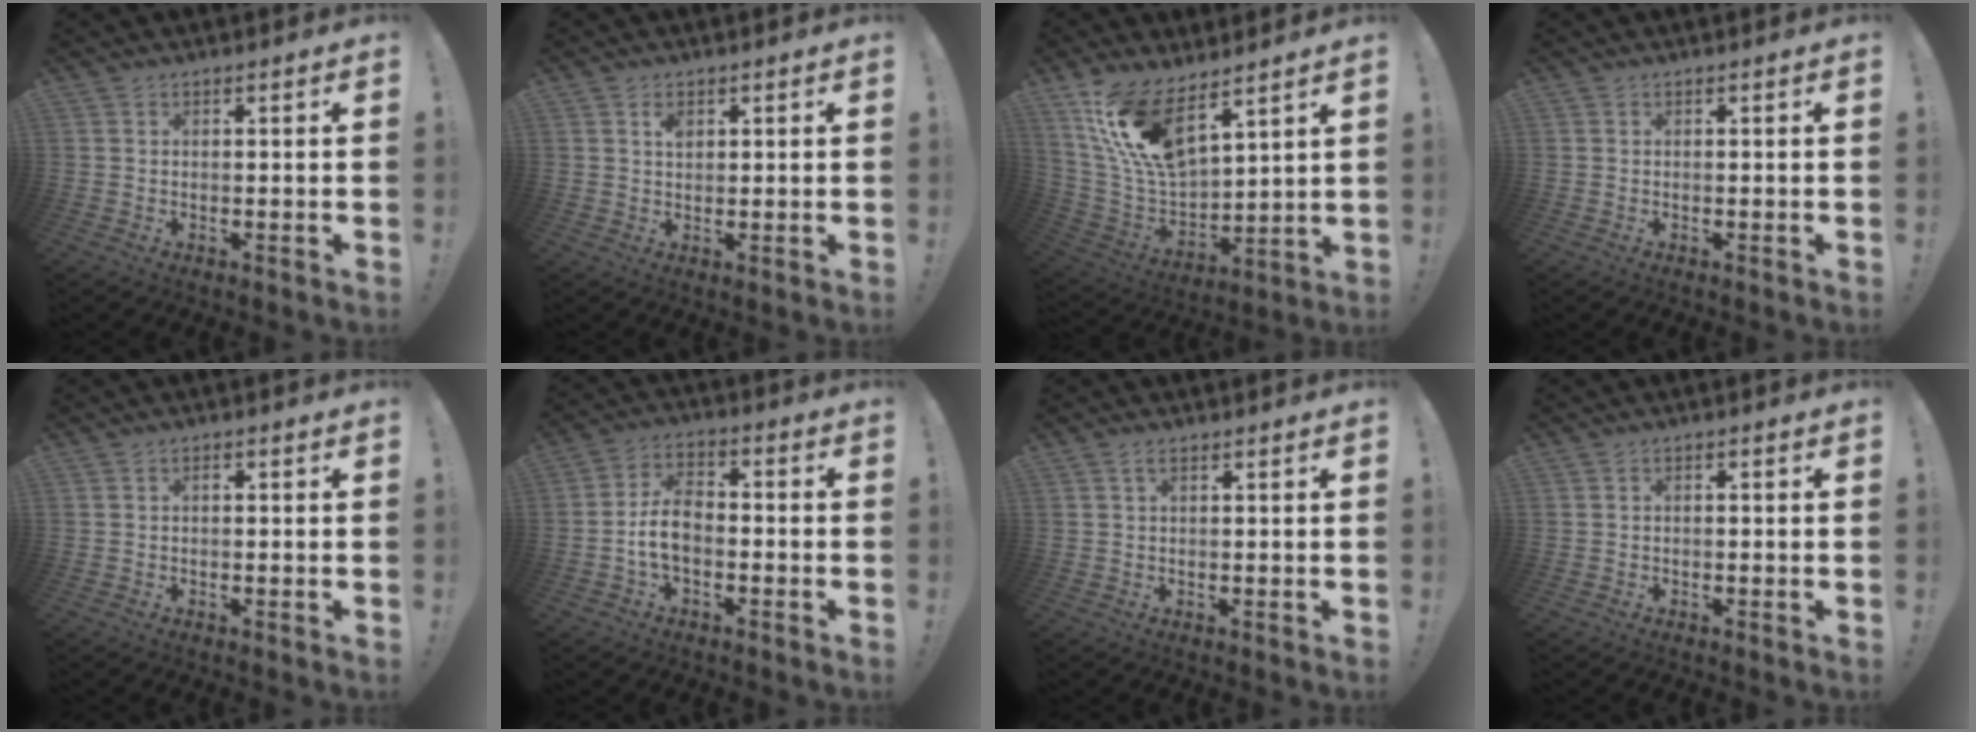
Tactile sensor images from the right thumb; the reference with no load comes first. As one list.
[{"total": 2.4, "force": [1.1, 1.6, 1.4], "torque": [-0.009, -0.007, 0.014]}, {"total": 16.4, "force": [11.0, 6.6, 10.2], "torque": [-0.202, -0.075, 0.203]}, {"total": 0.0}, {"total": 0.9, "force": [-0.6, 0.5, 0.5], "torque": [-0.013, 0.006, -0.011]}, {"total": 8.5, "force": [-2.3, 5.3, 6.2], "torque": [-0.122, 0.008, -0.041]}, {"total": 1.5, "force": [0.7, 0.6, 1.2], "torque": [-0.018, -0.001, 0.010]}, {"total": 1.1, "force": [-1.0, 0.3, 0.4], "torque": [-0.008, 0.004, -0.019]}]